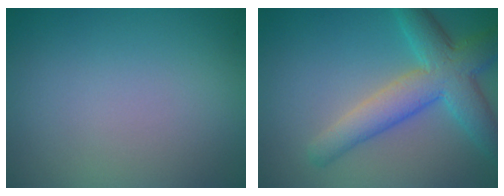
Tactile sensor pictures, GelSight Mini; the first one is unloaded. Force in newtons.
{"total": 6.1, "press": 6.1, "slide": 0.1}